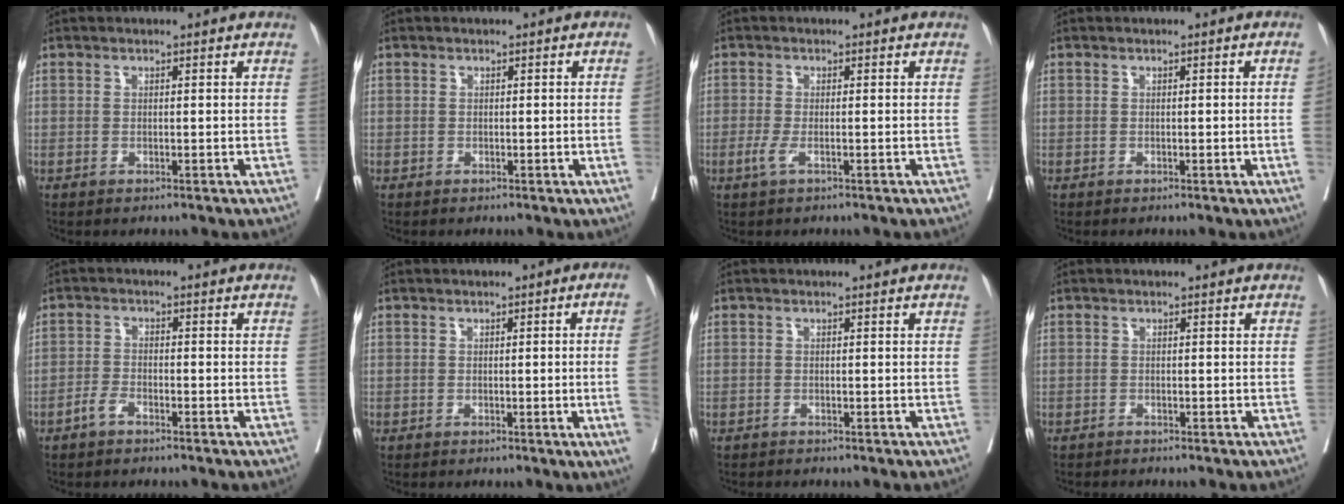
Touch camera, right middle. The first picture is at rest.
{"total": 2.1, "force": [-0.2, -0.6, 2.0], "torque": [-0.031, 0.000, 0.001]}
{"total": 1.7, "force": [-0.8, 0.3, 1.5], "torque": [-0.038, -0.005, -0.017]}
{"total": 2.5, "force": [-0.3, -0.8, 2.4], "torque": [-0.038, -0.001, 0.001]}
{"total": 2.3, "force": [-1.7, 0.8, 1.3], "torque": [-0.027, 0.002, -0.032]}
{"total": 8.0, "force": [-1.1, -2.6, 7.5], "torque": [-0.083, -0.018, -0.011]}
{"total": 0.6, "force": [-0.6, 0.0, 0.1], "torque": [-0.006, -0.003, -0.010]}
{"total": 0.8, "force": [-0.8, -0.1, 0.0], "torque": [-0.004, -0.003, -0.013]}